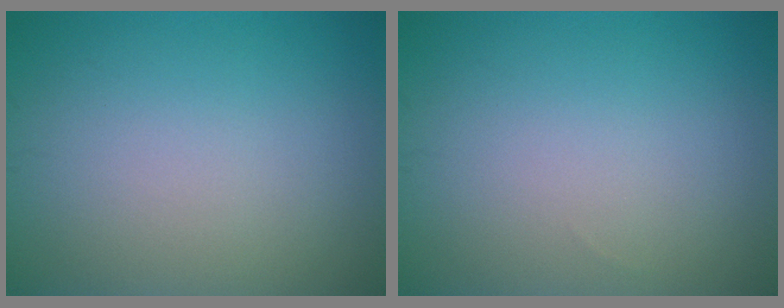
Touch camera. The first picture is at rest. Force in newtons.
{"total": 0.0}